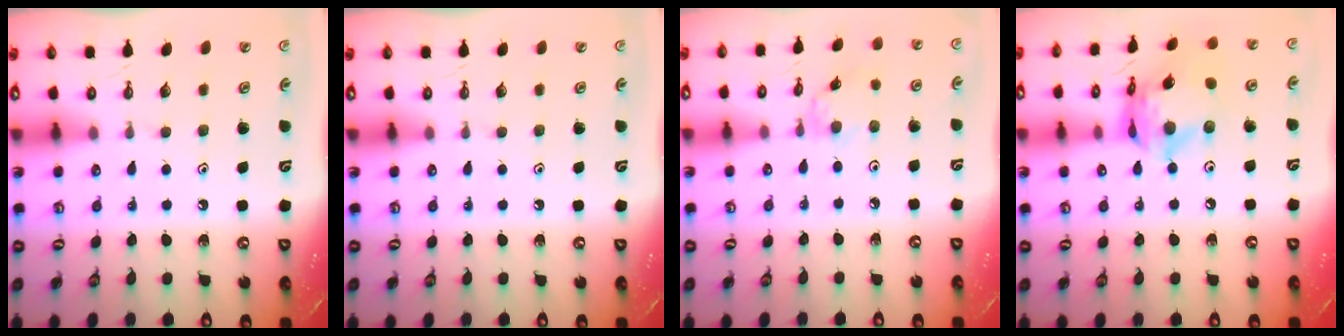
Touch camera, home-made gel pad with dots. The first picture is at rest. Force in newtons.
{"total": 0.0}
{"total": 1.0, "press": 1.0, "slide": 0.2}
{"total": 14.8, "press": 14.7, "slide": 1.3}